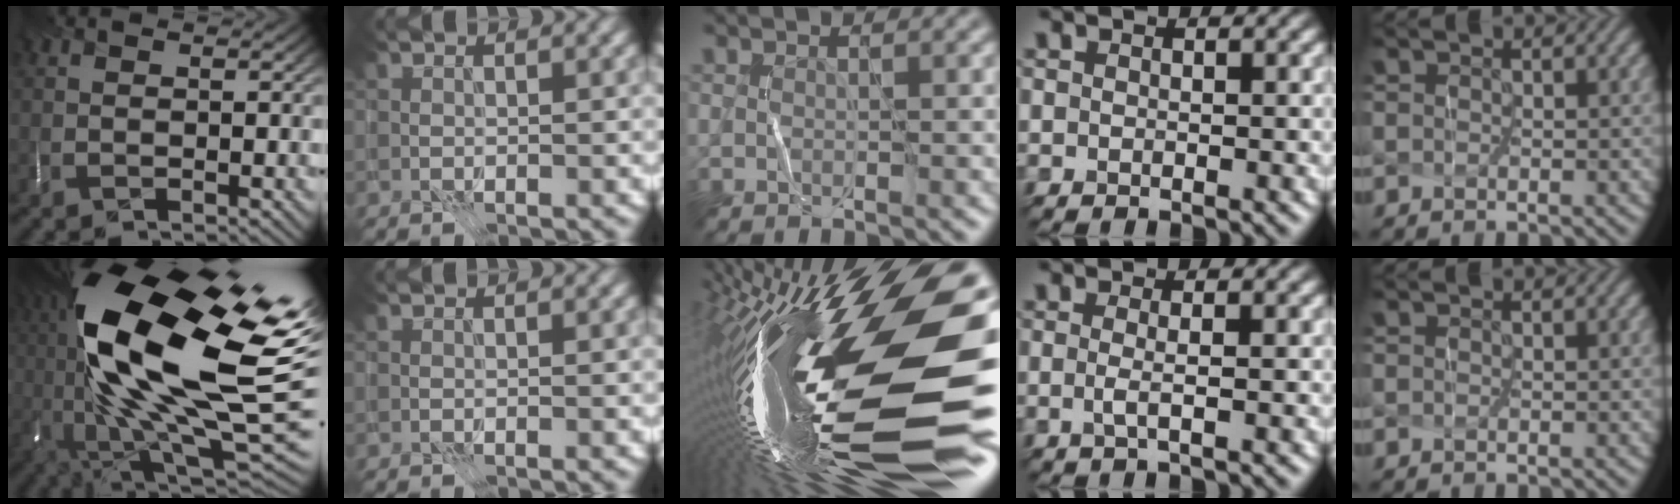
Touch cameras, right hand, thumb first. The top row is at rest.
{"thumb": {"total": 22.6, "force": [2.7, 9.0, 20.5], "torque": [-0.406, -0.028, 0.049]}, "middle": {"total": 21.1, "force": [-2.3, 6.0, 20.1], "torque": [-0.368, -0.022, -0.049]}, "ring": {"total": 0.7, "force": [-0.1, -0.2, 0.6], "torque": [-0.021, 0.000, 0.004]}}